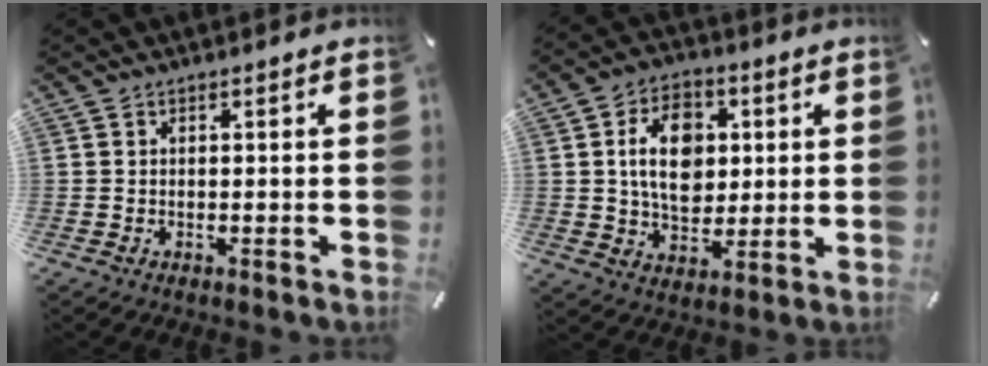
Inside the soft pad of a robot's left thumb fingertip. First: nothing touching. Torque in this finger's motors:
{"motor_torque": [0.56, 0.41, 0.27, -0.02, 0.39]}